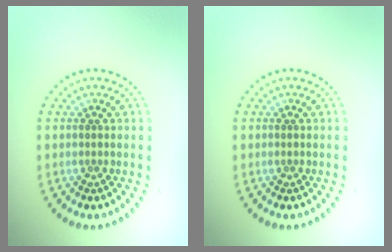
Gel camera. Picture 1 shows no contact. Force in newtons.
{"total": 0.0}